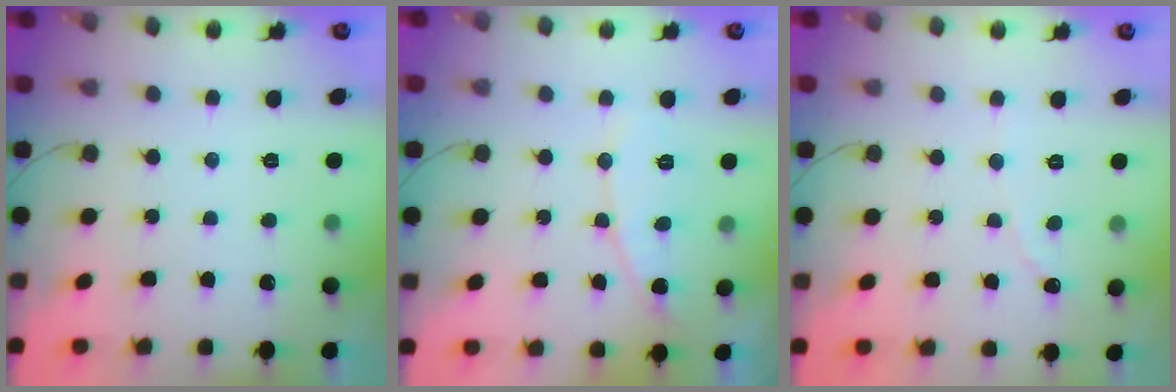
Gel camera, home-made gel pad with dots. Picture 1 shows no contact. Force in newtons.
{"total": 7.0, "press": 7.0, "slide": 0.2}
{"total": 0.0}